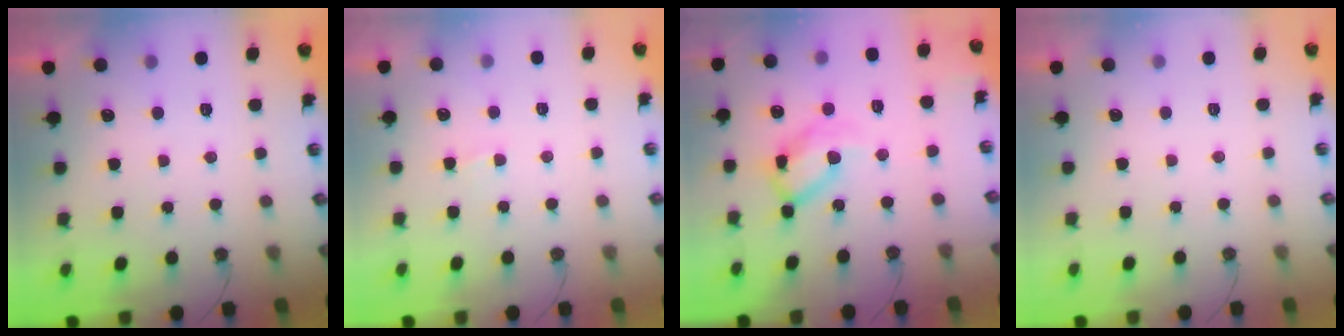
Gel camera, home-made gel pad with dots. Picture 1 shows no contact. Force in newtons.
{"total": 1.4, "press": 1.3, "slide": 0.2}
{"total": 14.6, "press": 14.5, "slide": 1.7}
{"total": 0.0}